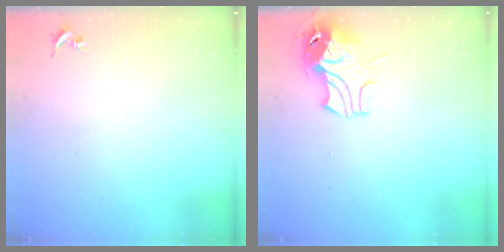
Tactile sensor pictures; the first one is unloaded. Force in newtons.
{"total": 9.7, "press": 9.6, "slide": 1.4}